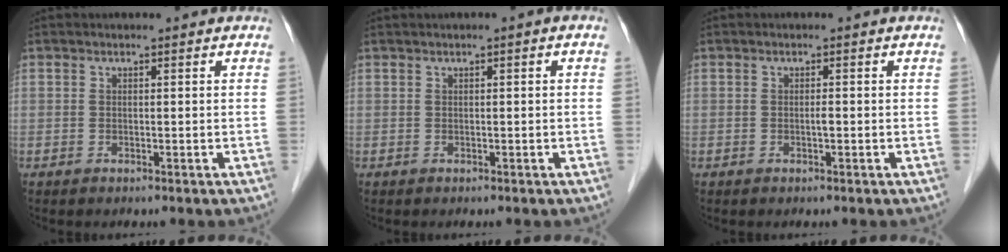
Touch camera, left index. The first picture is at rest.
{"total": 0.6, "force": [0.1, 0.0, 0.6], "torque": [-0.011, 0.005, 0.003]}
{"total": 0.6, "force": [-0.2, 0.1, 0.6], "torque": [-0.012, 0.001, -0.004]}